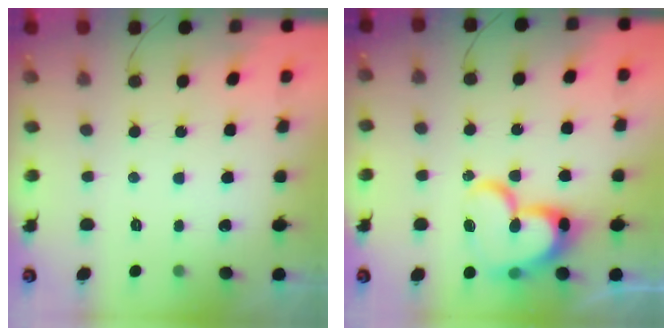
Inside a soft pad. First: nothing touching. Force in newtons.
{"total": 21.3, "press": 21.1, "slide": 2.6}